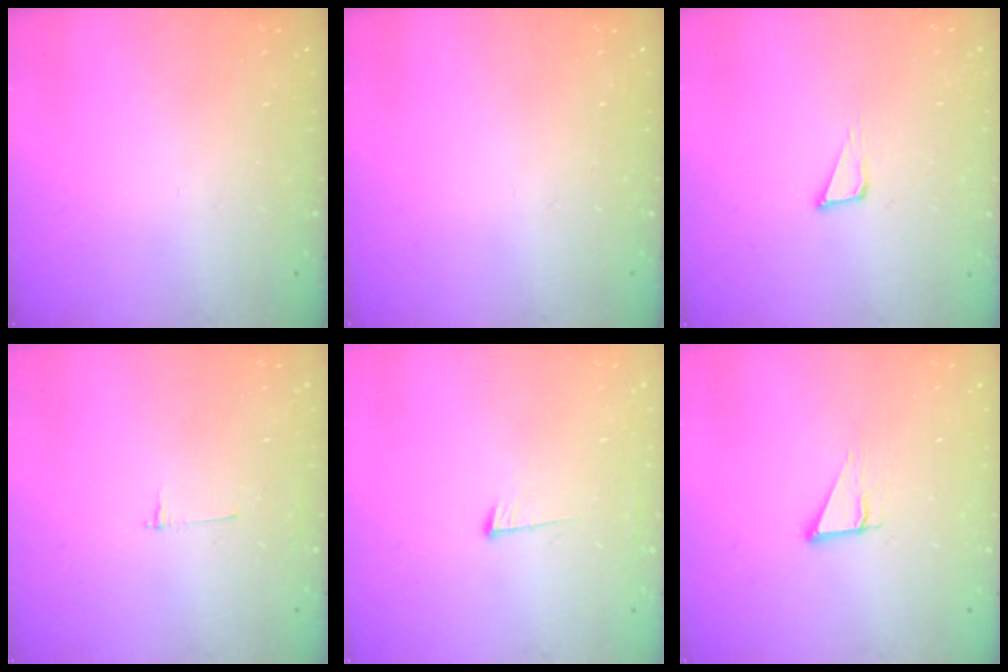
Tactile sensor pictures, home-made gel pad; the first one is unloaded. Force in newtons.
{"total": 0.0}
{"total": 3.3, "press": 3.2, "slide": 0.8}
{"total": 2.7, "press": 2.7, "slide": 0.3}
{"total": 6.1, "press": 6.1, "slide": 0.6}
{"total": 3.1, "press": 2.4, "slide": 1.9}